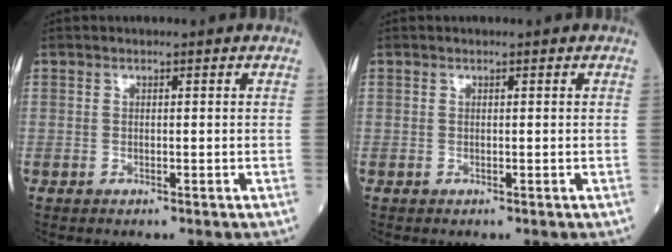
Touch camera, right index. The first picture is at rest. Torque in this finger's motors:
{"motor_torque": [0.00, 0.00, 0.00, 0.00]}